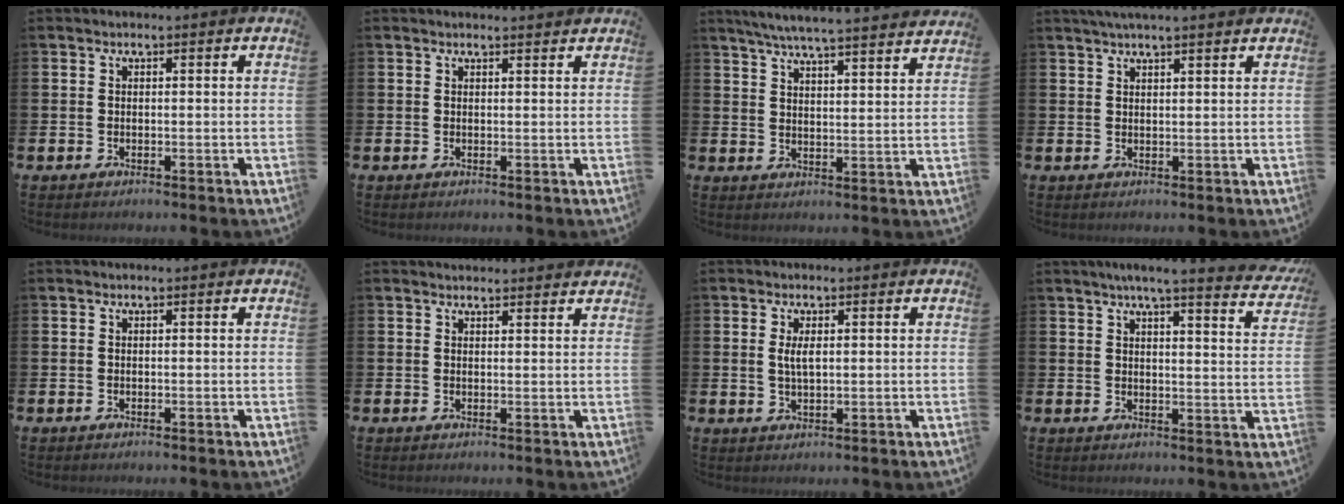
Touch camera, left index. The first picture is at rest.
{"total": 0.9, "force": [0.9, 0.1, 0.1], "torque": [0.006, -0.003, 0.015]}
{"total": 6.3, "force": [6.0, -0.2, 1.8], "torque": [-0.045, -0.039, 0.104]}
{"total": 2.8, "force": [2.6, -0.1, 1.0], "torque": [-0.023, -0.004, 0.047]}
{"total": 0.0}
{"total": 1.9, "force": [1.9, 0.2, -0.1], "torque": [0.013, -0.012, 0.032]}
{"total": 3.0, "force": [0.5, 1.9, 2.2], "torque": [-0.027, 0.002, 0.004]}
{"total": 5.2, "force": [4.7, -0.1, 2.2], "torque": [-0.044, -0.030, 0.076]}